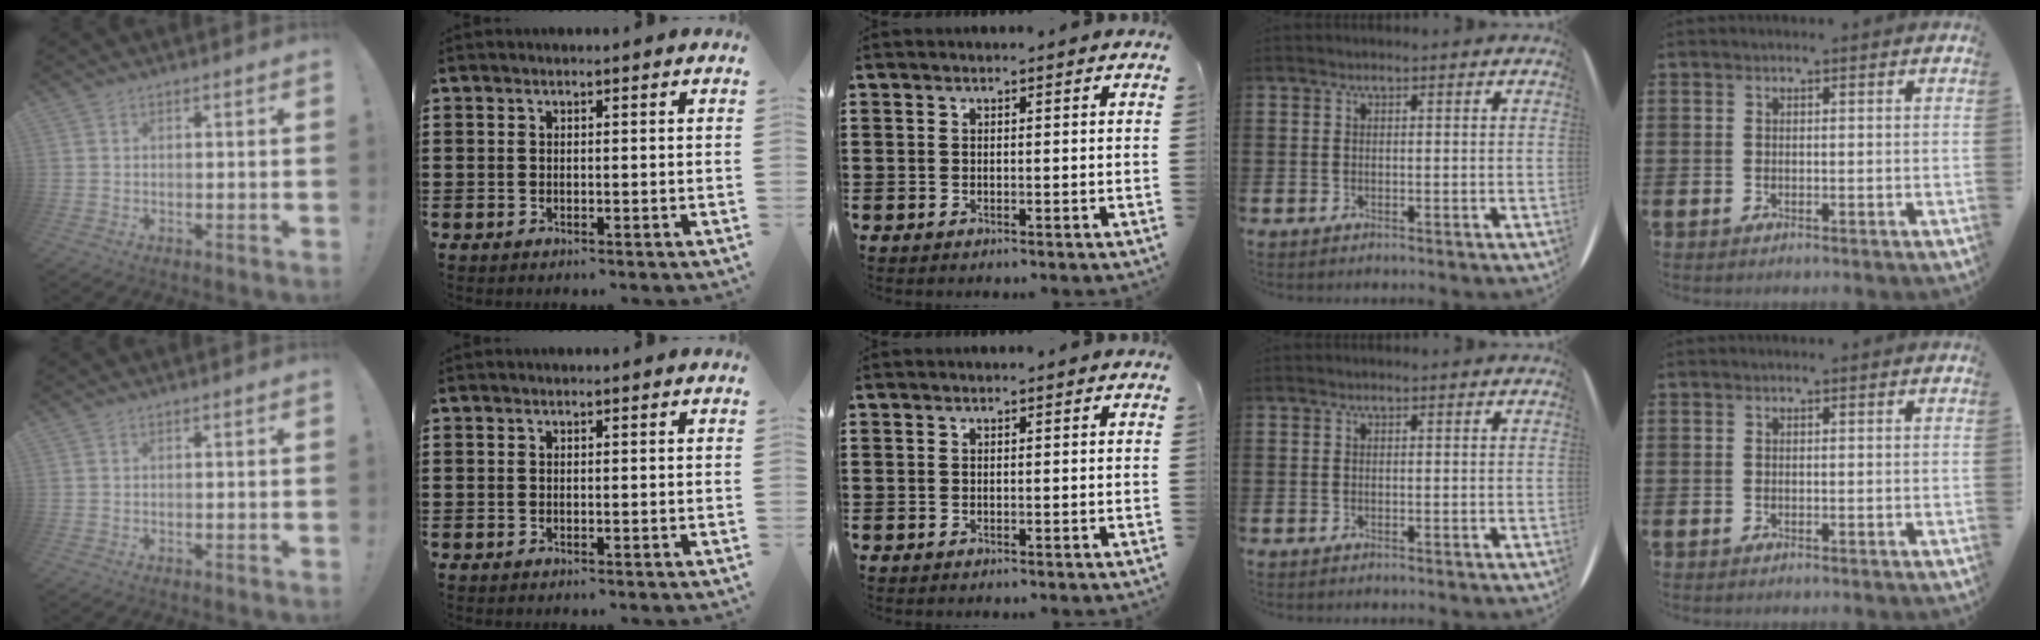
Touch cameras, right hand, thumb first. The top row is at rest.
{}